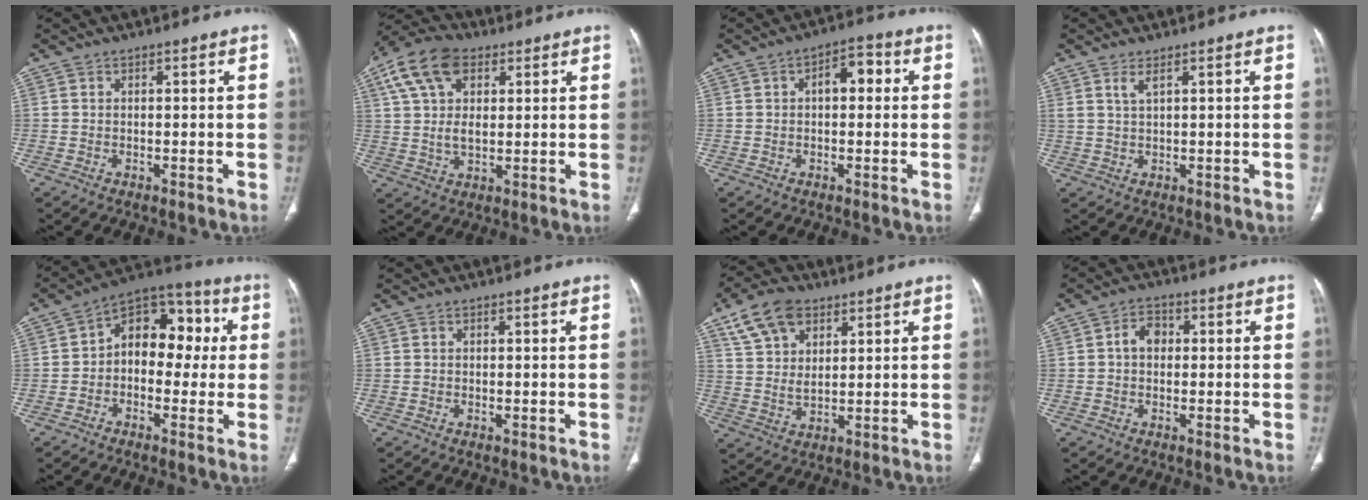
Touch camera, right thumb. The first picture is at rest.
{"total": 13.4, "force": [5.4, 8.0, 9.3], "torque": [-0.173, 0.003, 0.099]}
{"total": 5.5, "force": [0.9, 3.1, 4.5], "torque": [-0.052, 0.018, 0.004]}
{"total": 2.1, "force": [1.3, 0.3, 1.7], "torque": [-0.041, -0.006, 0.032]}
{"total": 13.2, "force": [0.9, 8.9, 9.7], "torque": [-0.089, 0.044, -0.005]}
{"total": 0.0}
{"total": 10.6, "force": [5.9, 6.2, 6.3], "torque": [-0.105, -0.012, 0.117]}
{"total": 3.9, "force": [0.3, 3.0, 2.6], "torque": [-0.033, 0.014, 0.000]}